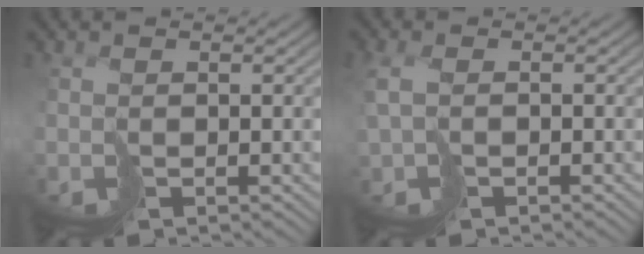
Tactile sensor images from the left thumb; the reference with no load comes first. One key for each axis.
{"total": 3.1, "fx": -0.5, "fy": 1.8, "fz": 2.5, "tx": -0.059, "ty": 0.005, "tz": -0.010}